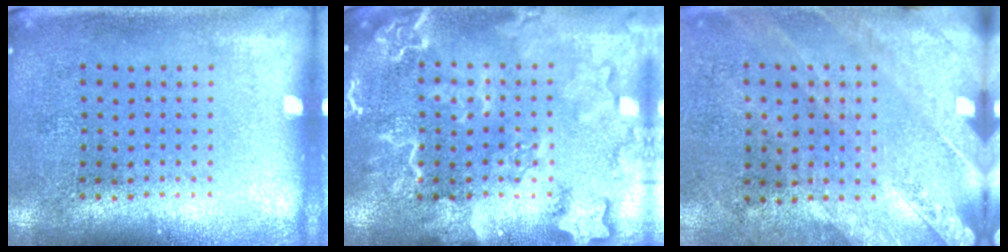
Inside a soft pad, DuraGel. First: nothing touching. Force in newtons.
{"total": 4.6, "press": 4.5, "slide": 0.5}
{"total": 2.5, "press": 2.0, "slide": 1.5}